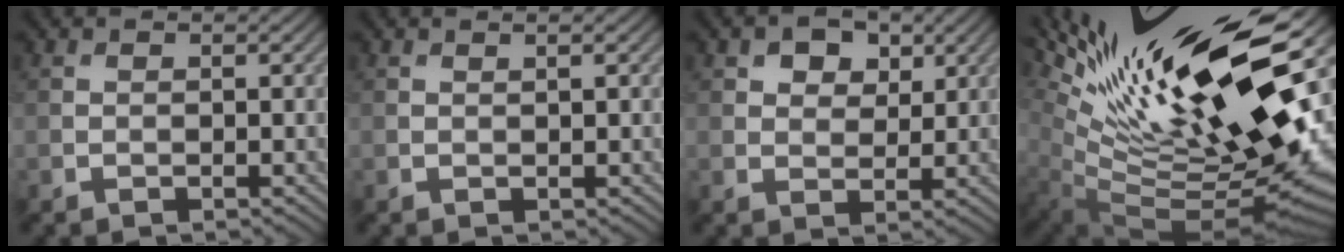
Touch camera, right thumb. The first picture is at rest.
{"total": 0.5, "force": [0.3, 0.0, 0.4], "torque": [-0.008, 0.004, 0.005]}
{"total": 4.7, "force": [2.5, 3.0, 2.5], "torque": [-0.040, -0.007, 0.039]}
{"total": 20.5, "force": [6.5, 7.2, 18.1], "torque": [-0.291, 0.020, 0.113]}